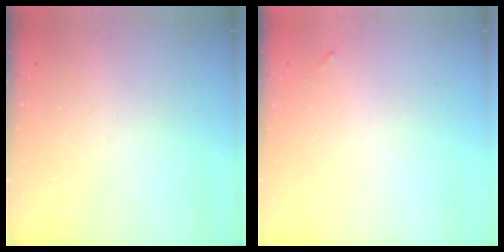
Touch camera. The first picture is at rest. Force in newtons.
{"total": 3.7, "press": 3.7, "slide": 0.2}